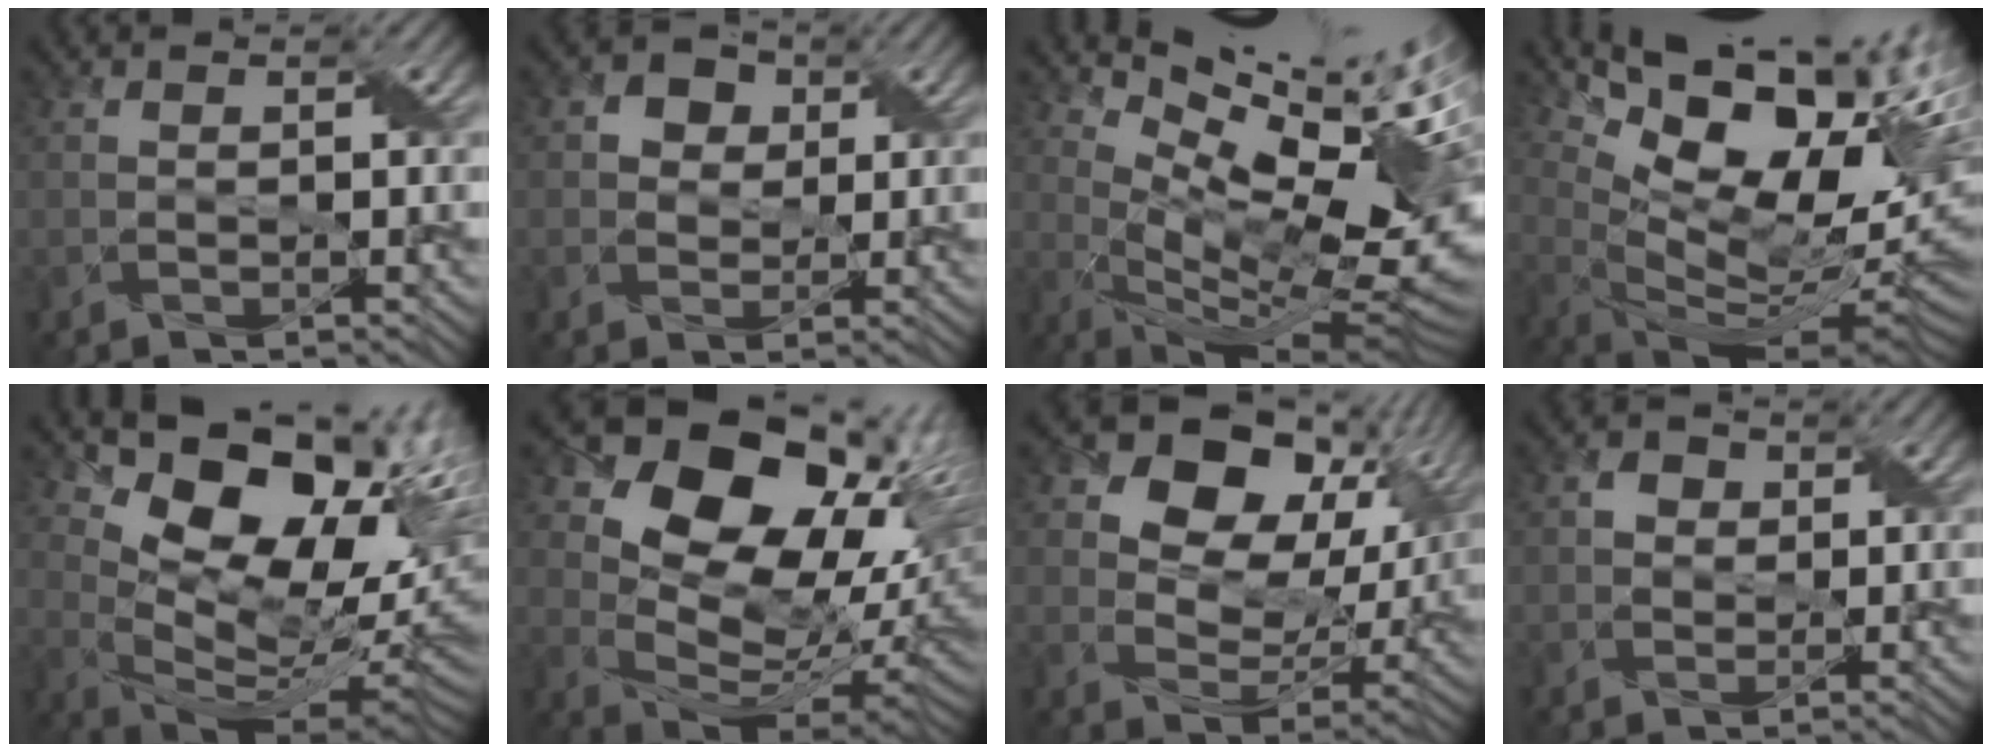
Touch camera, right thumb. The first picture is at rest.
{"total": 3.4, "force": [1.0, 3.0, 1.2], "torque": [-0.022, 0.003, 0.007]}
{"total": 17.1, "force": [7.3, 5.3, 14.6], "torque": [-0.208, 0.005, 0.136]}
{"total": 19.1, "force": [8.3, 8.7, 14.9], "torque": [-0.218, 0.035, 0.152]}
{"total": 17.4, "force": [5.9, 10.3, 12.6], "torque": [-0.173, 0.017, 0.114]}
{"total": 18.0, "force": [6.1, 12.3, 11.6], "torque": [-0.184, 0.004, 0.121]}
{"total": 14.4, "force": [5.9, 9.7, 8.9], "torque": [-0.151, 0.013, 0.092]}
{"total": 2.1, "force": [0.4, 2.0, 0.6], "torque": [-0.014, 0.001, -0.002]}